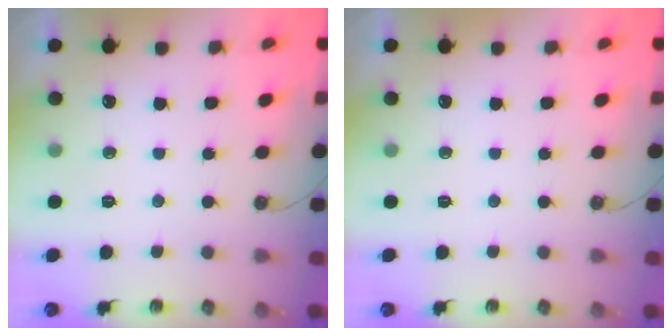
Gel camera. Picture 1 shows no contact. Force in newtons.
{"total": 0.0}